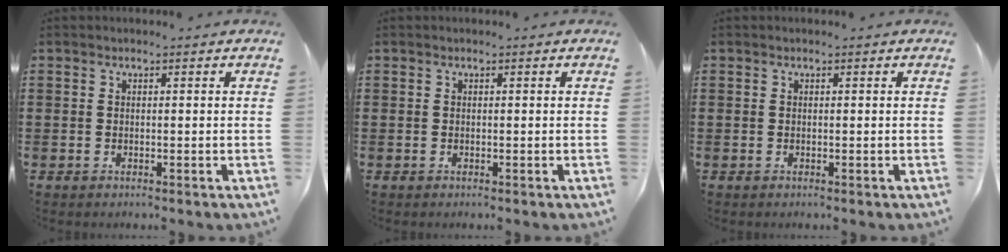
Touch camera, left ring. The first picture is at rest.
{"total": 0.0}
{"total": 0.0}